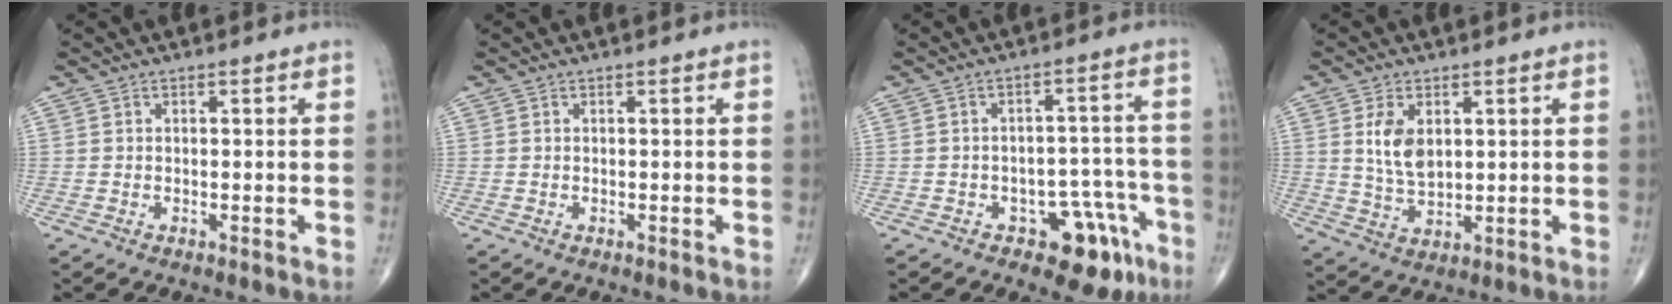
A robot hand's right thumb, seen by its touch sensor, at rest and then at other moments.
{"total": 0.0}
{"total": 9.7, "force": [-5.4, 5.3, 6.1], "torque": [-0.035, 0.047, -0.065]}
{"total": 7.2, "force": [1.9, 4.2, 5.5], "torque": [-0.096, -0.011, 0.046]}